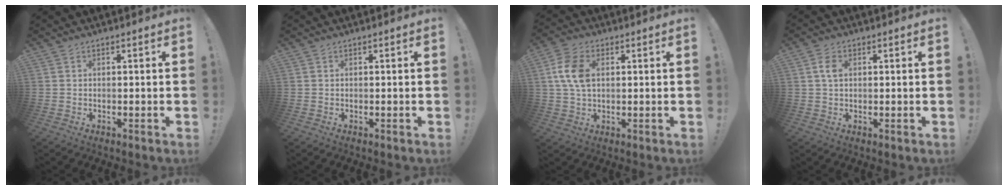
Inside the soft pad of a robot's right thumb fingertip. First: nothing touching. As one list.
[{"total": 0.0}, {"total": 10.6, "force": [2.1, 7.3, 7.4], "torque": [-0.136, 0.006, 0.040]}, {"total": 4.2, "force": [1.1, 2.8, 2.9], "torque": [-0.044, 0.003, 0.019]}]